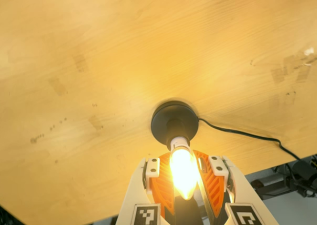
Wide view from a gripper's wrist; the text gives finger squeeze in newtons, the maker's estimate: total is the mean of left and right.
{"total": 15.4, "left": 14.3, "right": 16.5}